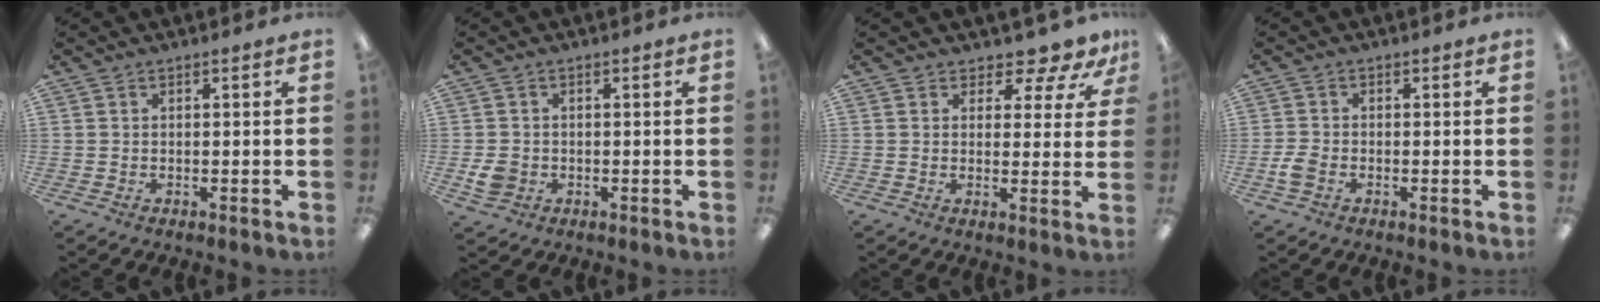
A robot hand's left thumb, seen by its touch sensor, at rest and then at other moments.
{"total": 3.6, "force": [-0.6, 3.2, 1.6], "torque": [-0.024, 0.000, -0.012]}
{"total": 5.6, "force": [4.6, 2.4, 2.1], "torque": [-0.019, -0.039, 0.077]}
{"total": 3.0, "force": [-1.3, 2.0, 1.9], "torque": [-0.043, 0.002, -0.025]}